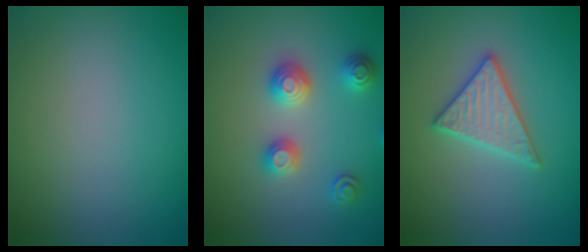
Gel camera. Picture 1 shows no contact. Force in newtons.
{"total": 2.9, "press": 2.9, "slide": 0.2}
{"total": 3.0, "press": 3.0, "slide": 0.5}